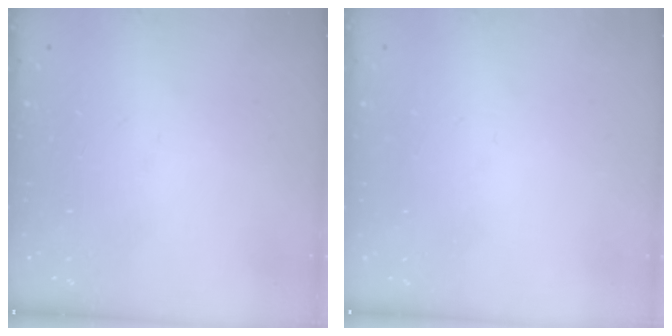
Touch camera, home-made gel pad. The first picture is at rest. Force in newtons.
{"total": 0.0}